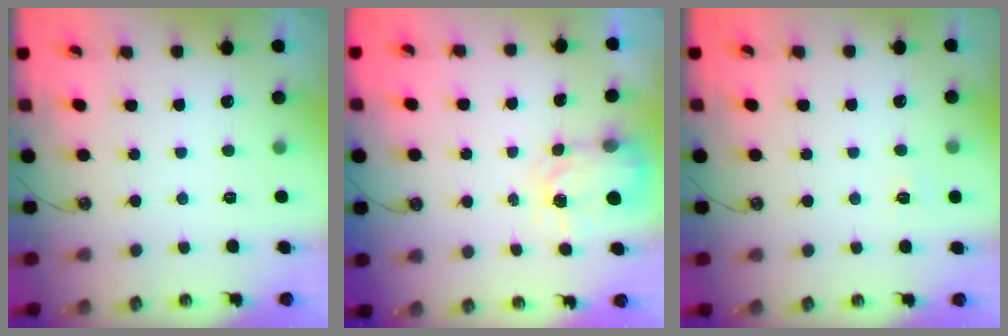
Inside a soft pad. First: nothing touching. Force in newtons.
{"total": 3.6, "press": 3.5, "slide": 0.5}
{"total": 4.3, "press": 4.3, "slide": 0.4}